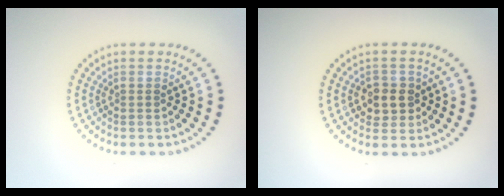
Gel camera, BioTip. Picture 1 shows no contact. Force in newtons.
{"total": 2.5, "press": 2.4, "slide": 0.8}